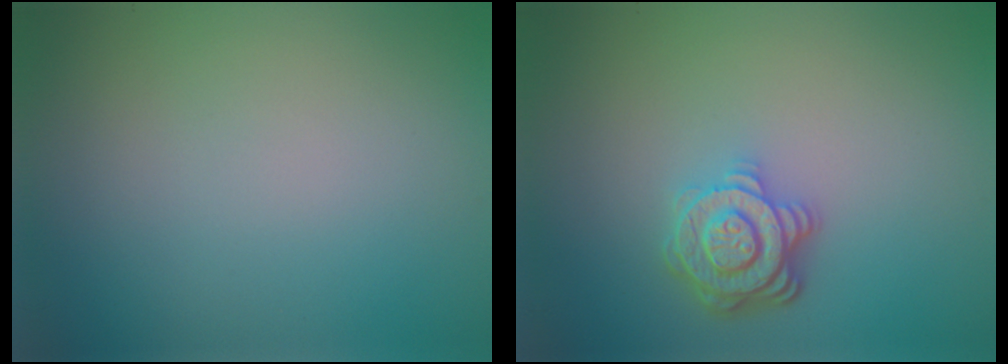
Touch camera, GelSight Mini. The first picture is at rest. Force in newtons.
{"total": 3.8, "press": 3.2, "slide": 1.9}